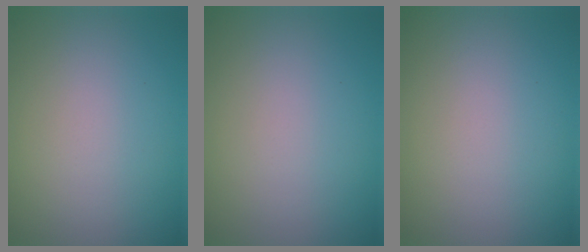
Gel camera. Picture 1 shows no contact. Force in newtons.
{"total": 0.0}
{"total": 0.0}